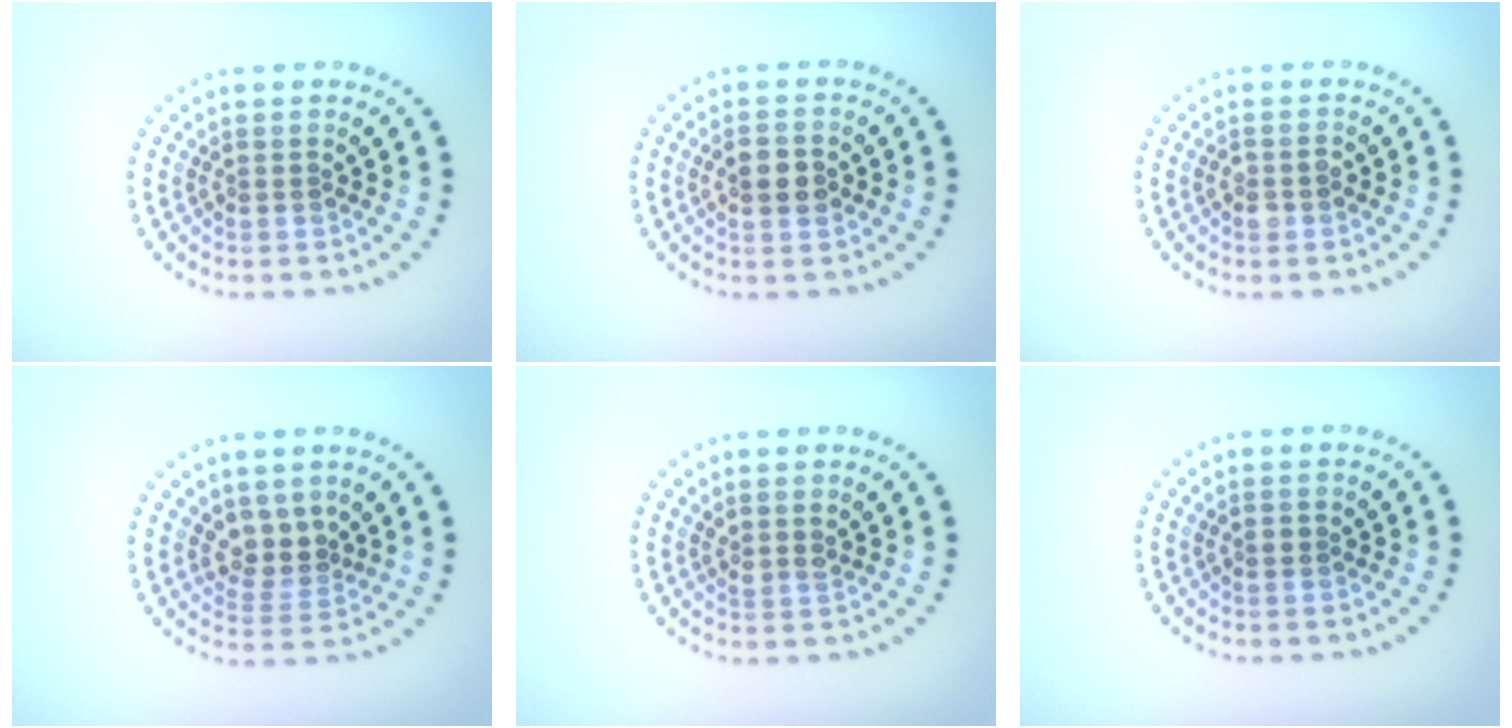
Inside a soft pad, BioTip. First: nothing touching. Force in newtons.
{"total": 2.7, "press": 2.7, "slide": 0.2}
{"total": 1.3, "press": 1.2, "slide": 0.3}
{"total": 2.8, "press": 2.1, "slide": 1.9}
{"total": 0.7, "press": 0.5, "slide": 0.5}
{"total": 0.7, "press": 0.7, "slide": 0.1}